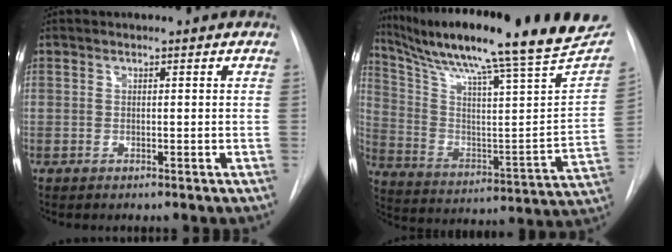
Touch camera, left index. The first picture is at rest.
{"total": 30.5, "force": [24.8, 1.7, 17.7], "torque": [-0.300, -0.059, 0.351]}